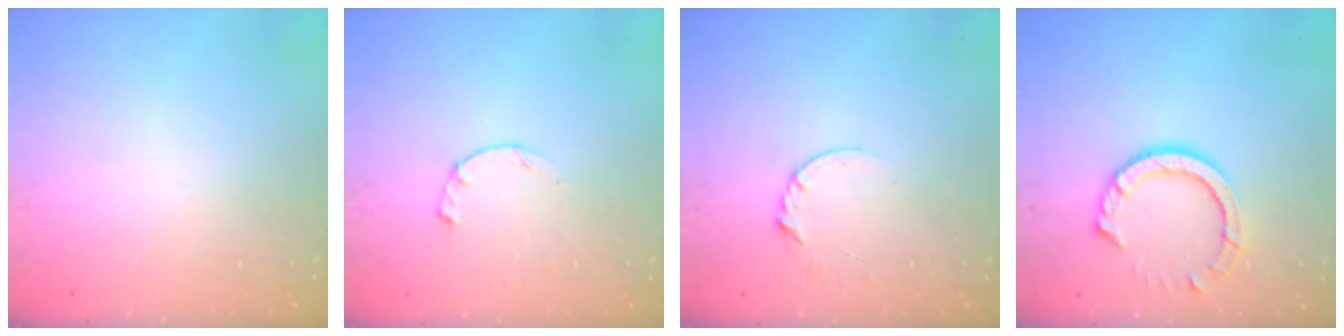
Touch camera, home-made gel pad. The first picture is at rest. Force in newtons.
{"total": 2.3, "press": 2.3, "slide": 0.4}
{"total": 4.6, "press": 4.6, "slide": 0.5}
{"total": 9.5, "press": 9.5, "slide": 1.1}